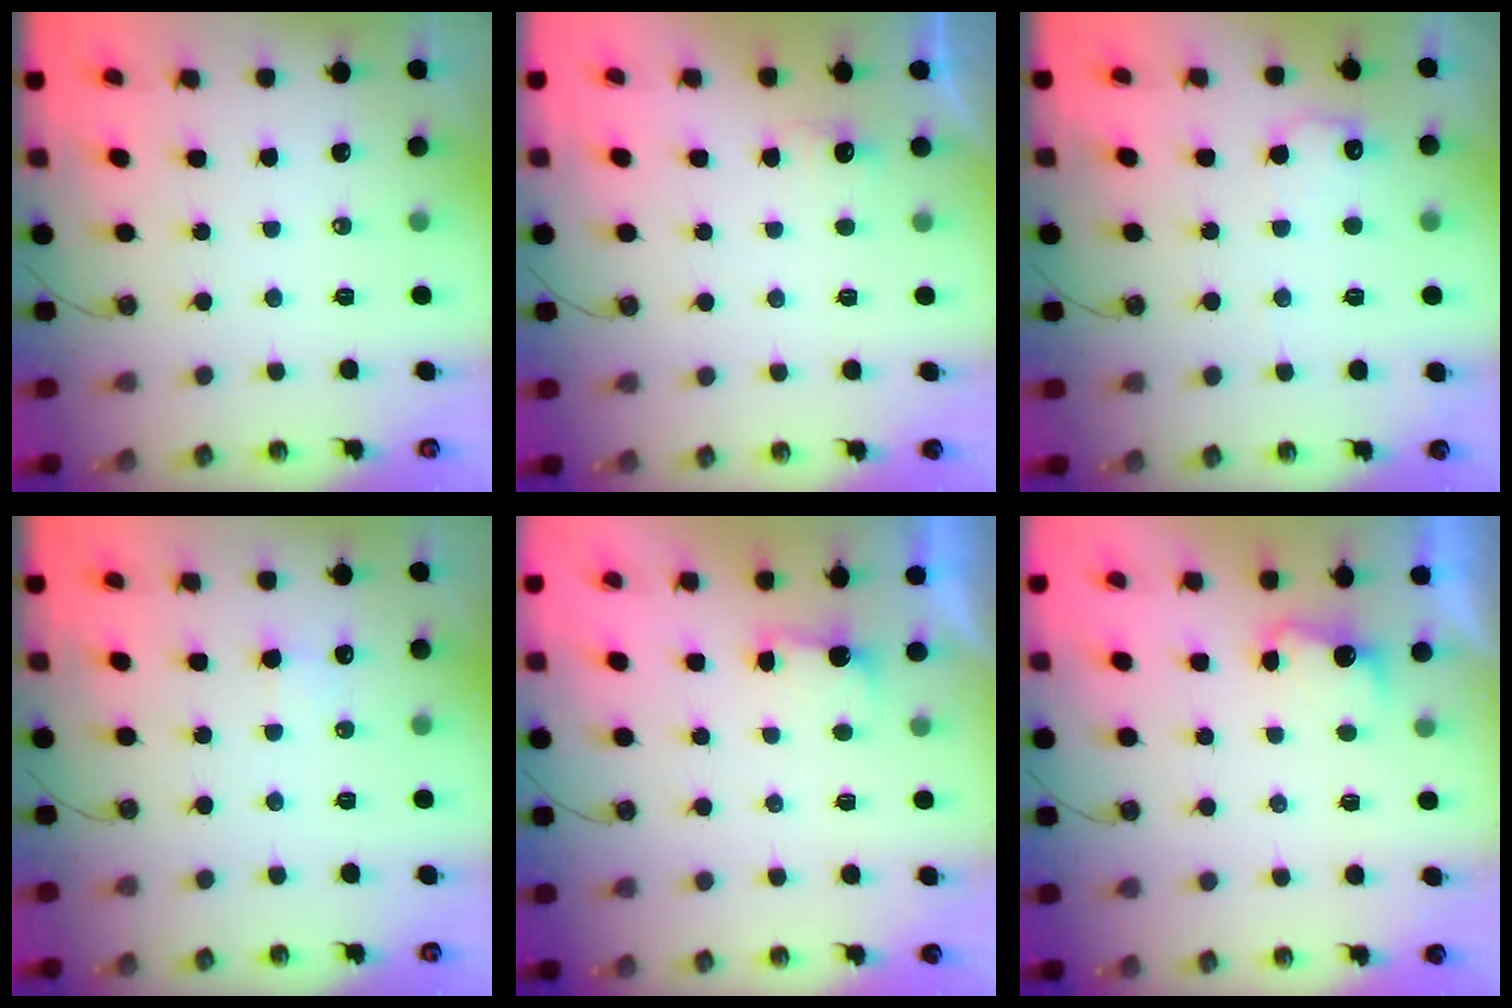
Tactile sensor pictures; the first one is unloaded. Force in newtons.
{"total": 2.2, "press": 2.0, "slide": 0.9}
{"total": 6.9, "press": 6.9, "slide": 0.4}
{"total": 5.7, "press": 5.6, "slide": 1.2}
{"total": 2.1, "press": 1.9, "slide": 0.9}
{"total": 3.7, "press": 3.5, "slide": 1.0}